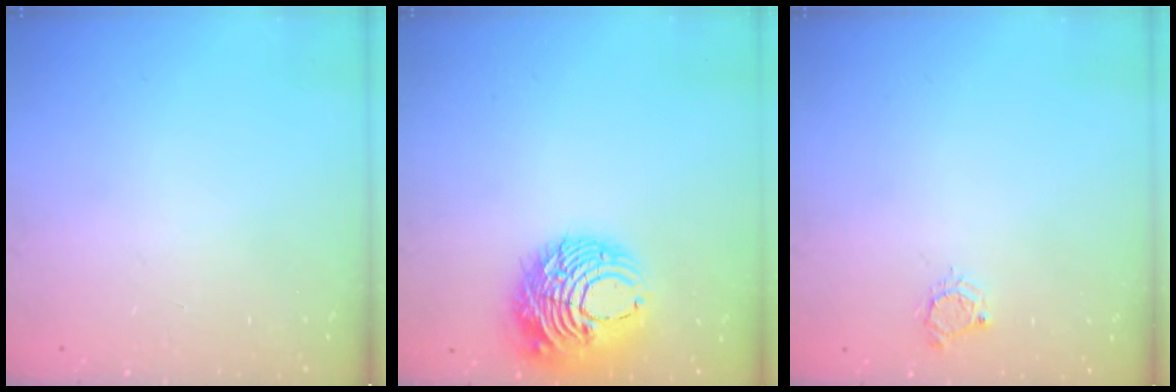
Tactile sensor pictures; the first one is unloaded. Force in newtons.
{"total": 12.9, "press": 12.8, "slide": 1.5}
{"total": 4.6, "press": 4.6, "slide": 0.5}